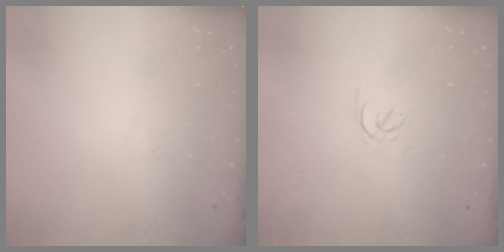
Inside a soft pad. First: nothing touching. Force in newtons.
{"total": 1.7, "press": 1.6, "slide": 0.5}